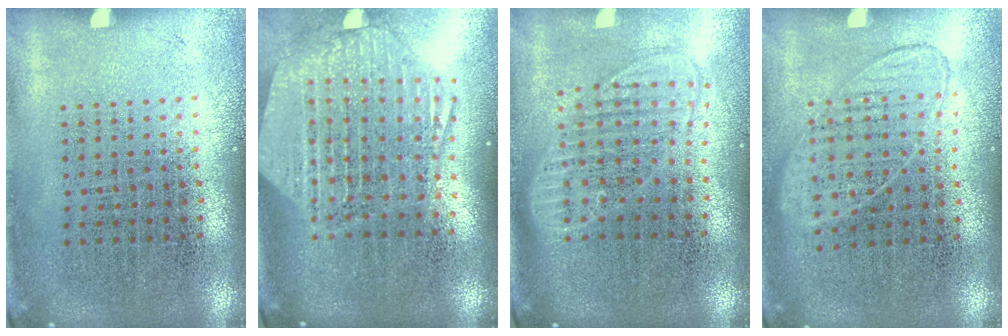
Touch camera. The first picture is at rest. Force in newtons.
{"total": 2.8, "press": 2.3, "slide": 1.5}
{"total": 1.8, "press": 1.4, "slide": 1.0}
{"total": 0.9, "press": 0.8, "slide": 0.3}